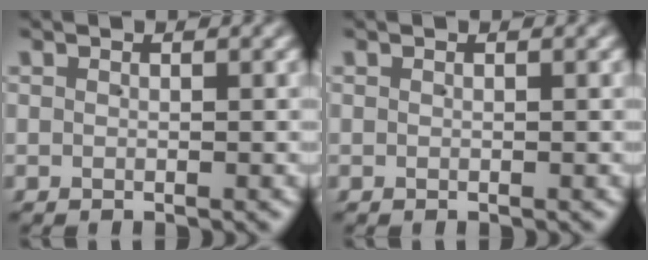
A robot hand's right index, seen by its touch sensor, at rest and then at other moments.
{"total": 0.0}